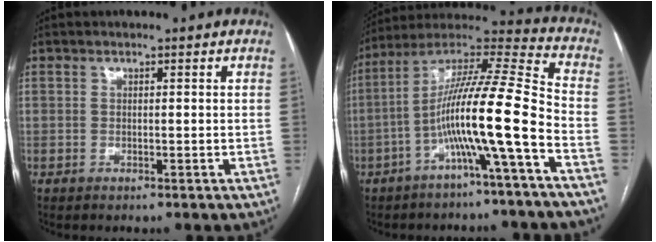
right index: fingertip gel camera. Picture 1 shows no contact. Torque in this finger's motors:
{"motor_torque": [2.14, 0.00, 1.05, 0.21]}